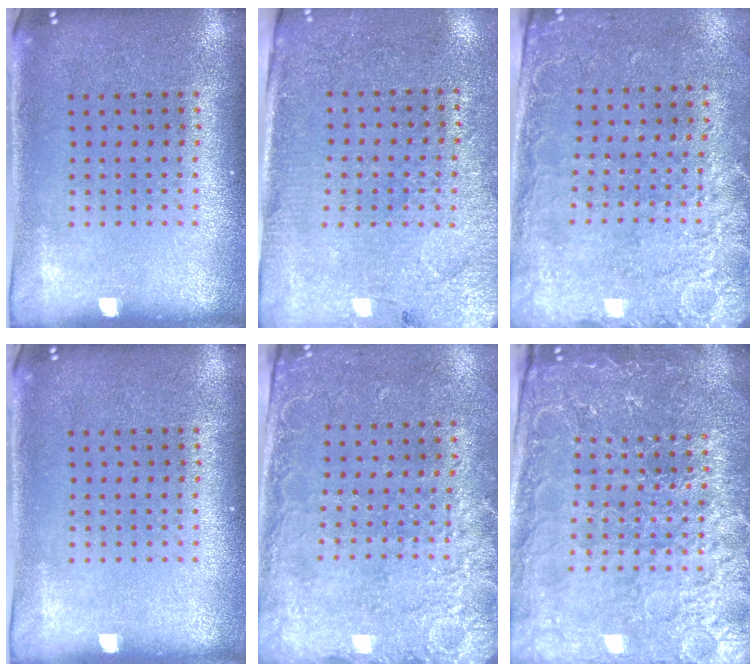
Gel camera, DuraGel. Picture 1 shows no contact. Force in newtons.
{"total": 2.9, "press": 2.7, "slide": 1.1}
{"total": 2.6, "press": 2.1, "slide": 1.4}
{"total": 0.0}
{"total": 2.6, "press": 2.1, "slide": 1.4}
{"total": 4.7, "press": 4.4, "slide": 1.5}